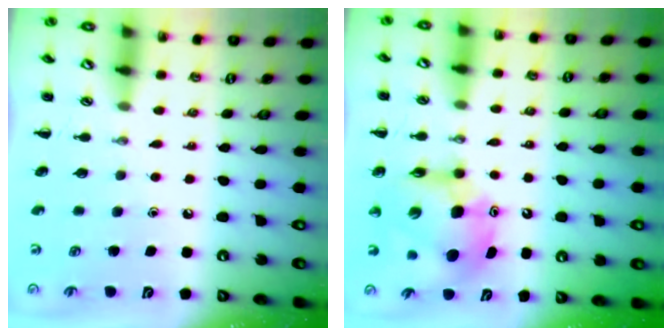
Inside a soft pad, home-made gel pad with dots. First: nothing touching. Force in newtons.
{"total": 10.7, "press": 10.3, "slide": 3.1}